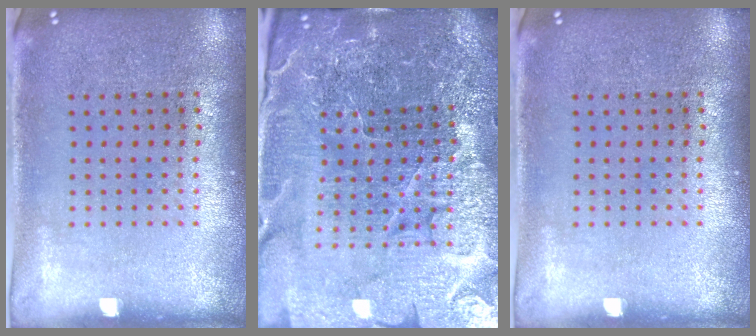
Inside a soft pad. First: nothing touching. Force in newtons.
{"total": 5.8, "press": 5.3, "slide": 2.4}
{"total": 0.0}